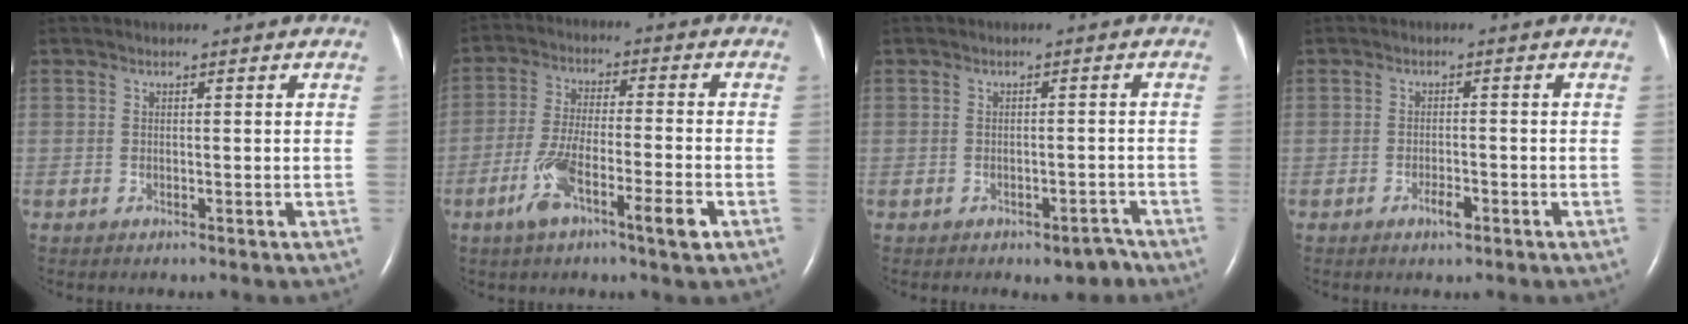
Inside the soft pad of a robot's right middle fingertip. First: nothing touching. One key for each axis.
{"total": 9.1, "fx": -4.4, "fy": 1.1, "fz": 7.9, "tx": -0.155, "ty": -0.004, "tz": -0.077}
{"total": 3.0, "fx": -2.2, "fy": 1.4, "fz": 1.5, "tx": -0.009, "ty": 0.007, "tz": -0.023}
{"total": 2.1, "fx": -1.2, "fy": 0.6, "fz": 1.6, "tx": -0.028, "ty": 0.000, "tz": -0.019}